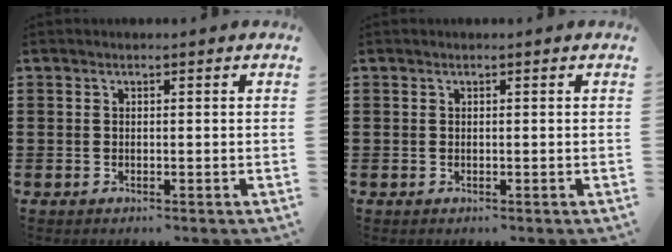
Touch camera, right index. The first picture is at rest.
{"total": 0.0}